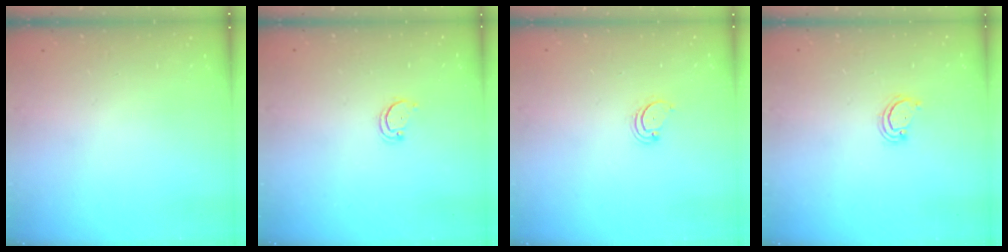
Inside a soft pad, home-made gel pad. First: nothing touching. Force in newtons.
{"total": 1.9, "press": 1.9, "slide": 0.2}
{"total": 2.6, "press": 2.5, "slide": 0.3}
{"total": 2.5, "press": 2.4, "slide": 0.2}